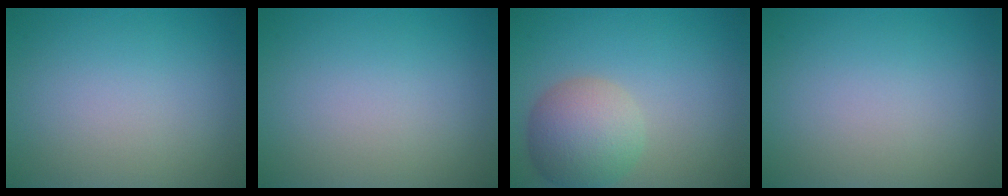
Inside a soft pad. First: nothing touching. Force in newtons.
{"total": 0.0}
{"total": 5.4, "press": 5.4, "slide": 0.3}
{"total": 0.0}